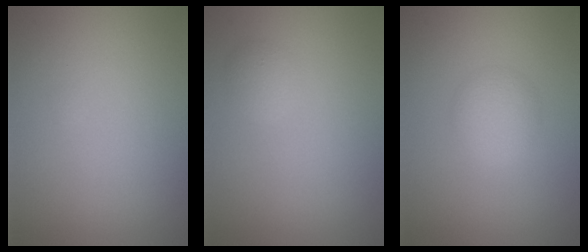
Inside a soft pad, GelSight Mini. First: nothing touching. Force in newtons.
{"total": 1.2, "press": 1.2, "slide": 0.0}
{"total": 2.4, "press": 2.4, "slide": 0.1}